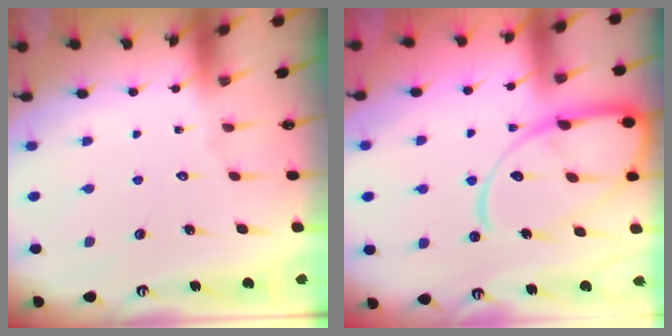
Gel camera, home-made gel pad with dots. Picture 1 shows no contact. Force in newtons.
{"total": 17.7, "press": 17.6, "slide": 1.8}